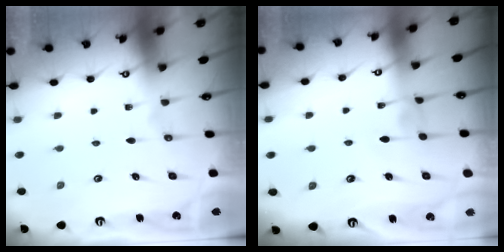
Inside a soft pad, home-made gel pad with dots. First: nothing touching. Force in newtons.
{"total": 2.4, "press": 2.4, "slide": 0.2}